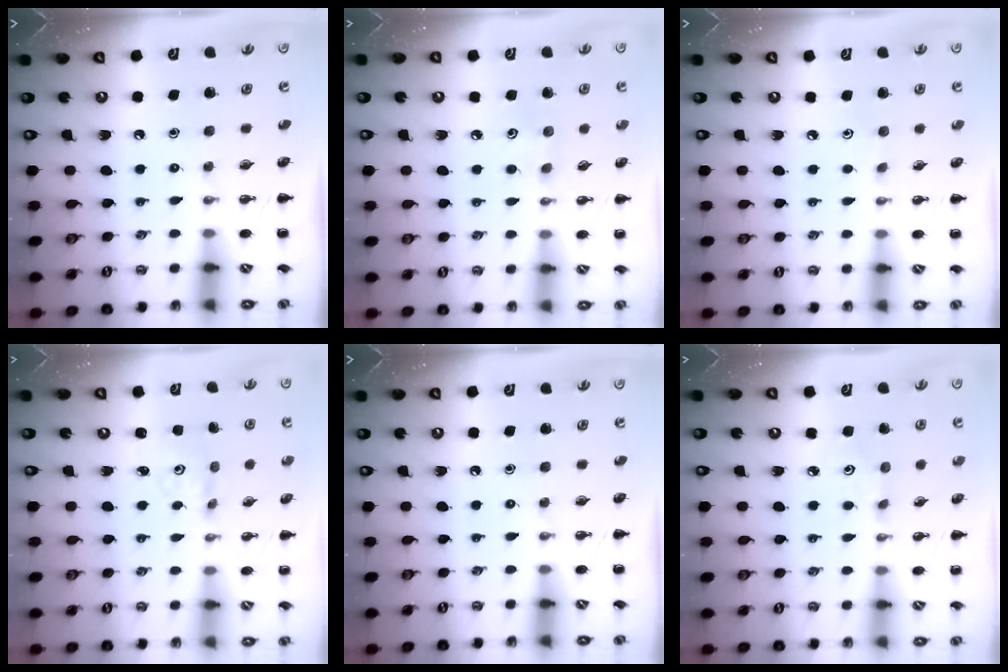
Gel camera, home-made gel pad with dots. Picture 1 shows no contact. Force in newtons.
{"total": 4.8, "press": 4.7, "slide": 1.0}
{"total": 2.6, "press": 2.5, "slide": 0.8}
{"total": 1.9, "press": 1.8, "slide": 0.6}
{"total": 0.0}
{"total": 2.8, "press": 2.7, "slide": 0.7}